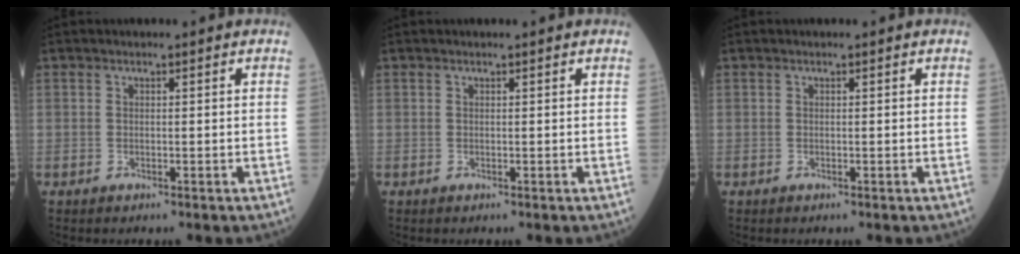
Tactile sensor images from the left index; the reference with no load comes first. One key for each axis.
{"total": 0.0}
{"total": 0.0}